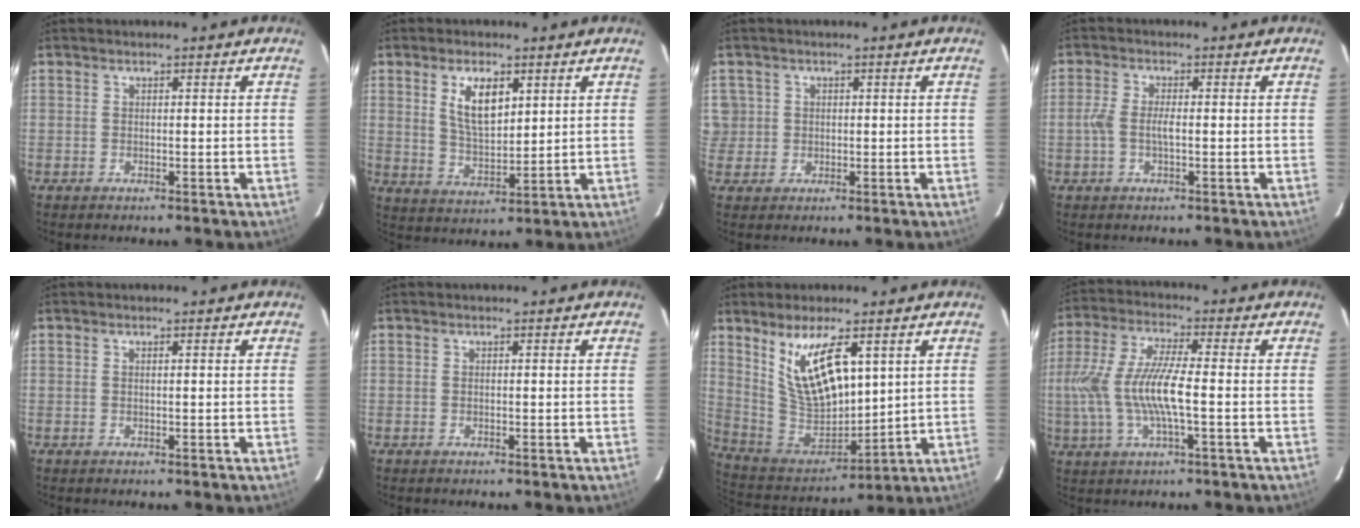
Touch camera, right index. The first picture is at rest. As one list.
[{"total": 7.9, "force": [3.3, 3.4, 6.3], "torque": [-0.116, 0.001, 0.070]}, {"total": 4.1, "force": [0.3, 4.1, 0.4], "torque": [0.000, 0.015, 0.012]}, {"total": 3.5, "force": [-0.7, 1.1, 3.2], "torque": [-0.072, 0.003, -0.015]}, {"total": 0.0}, {"total": 0.0}, {"total": 15.0, "force": [6.4, 6.4, 11.9], "torque": [-0.219, -0.012, 0.145]}, {"total": 12.5, "force": [-1.8, 2.5, 12.1], "torque": [-0.250, -0.003, -0.032]}]